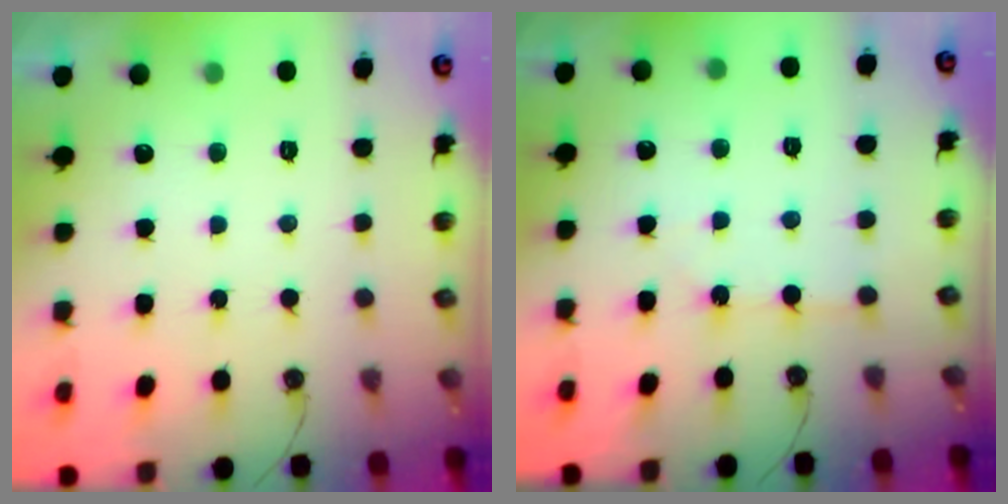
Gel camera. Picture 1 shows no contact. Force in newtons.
{"total": 3.7, "press": 3.7, "slide": 0.6}